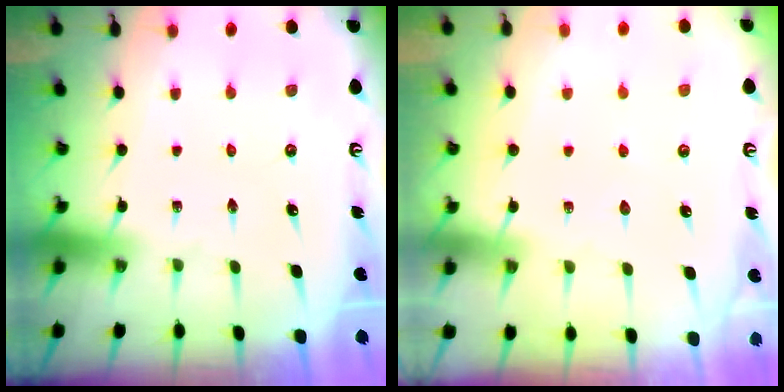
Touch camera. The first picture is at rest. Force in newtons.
{"total": 2.5, "press": 2.5, "slide": 0.4}